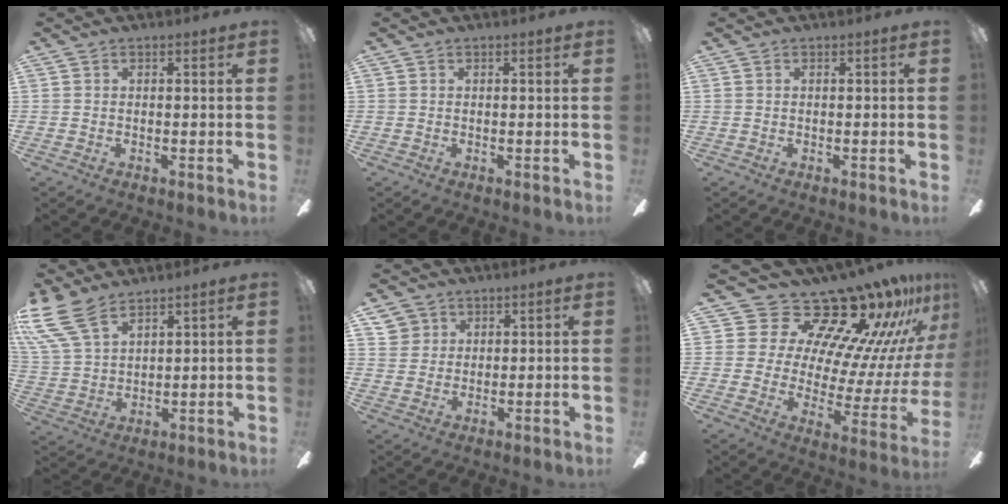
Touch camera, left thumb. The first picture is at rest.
{"total": 0.0}
{"total": 0.0}
{"total": 14.0, "force": [9.3, 6.6, 8.1], "torque": [-0.209, -0.043, 0.172]}
{"total": 4.4, "force": [2.6, 3.5, 0.5], "torque": [-0.009, -0.001, 0.047]}
{"total": 22.2, "force": [18.6, 8.4, 8.7], "torque": [-0.112, -0.175, 0.325]}